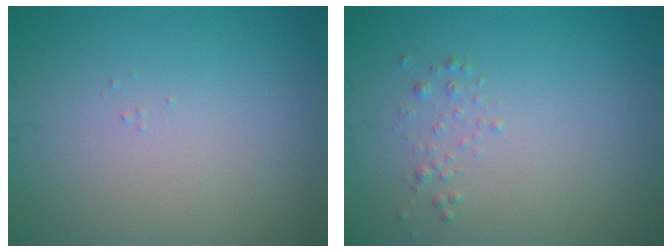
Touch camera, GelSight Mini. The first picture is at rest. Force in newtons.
{"total": 0.7, "press": 0.7, "slide": 0.0}